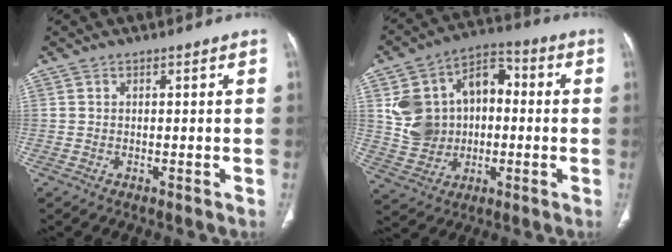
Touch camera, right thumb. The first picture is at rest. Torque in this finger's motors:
{"motor_torque": [0.02, 0.11, 0.75, 0.87, 0.08]}